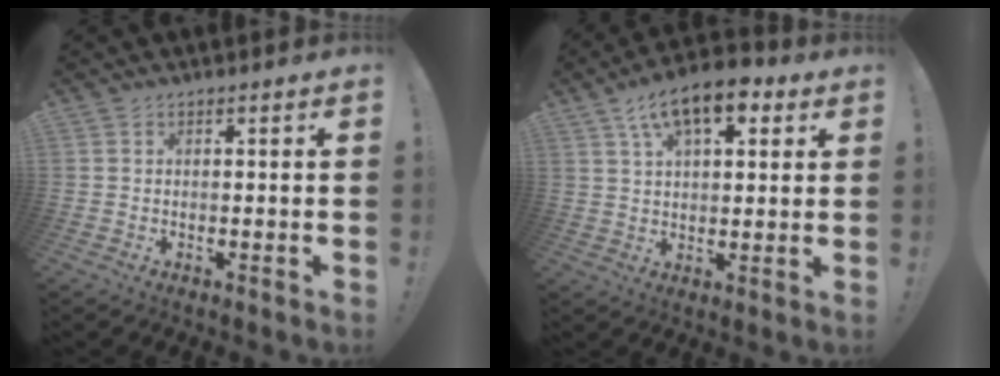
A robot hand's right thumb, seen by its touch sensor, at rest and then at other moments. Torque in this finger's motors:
{"motor_torque": [0.55, 0.61, 0.18, 0.18, 0.23]}